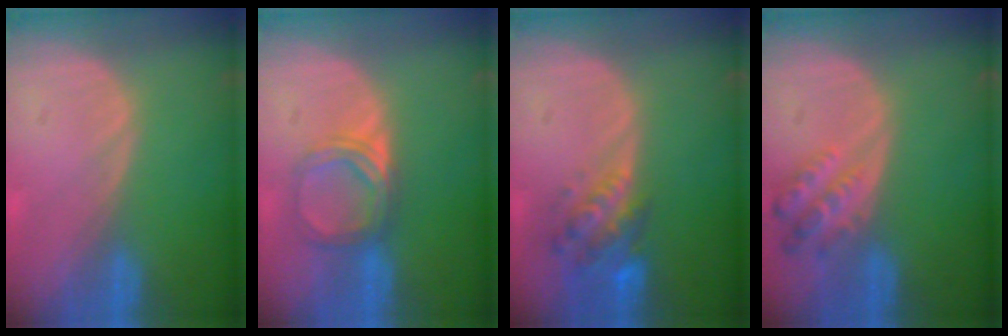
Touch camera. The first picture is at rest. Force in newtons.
{"total": 5.3, "press": 4.9, "slide": 2.0}
{"total": 6.3, "press": 5.8, "slide": 2.5}
{"total": 5.1, "press": 4.8, "slide": 1.7}